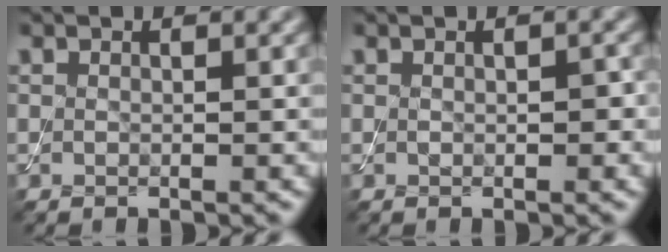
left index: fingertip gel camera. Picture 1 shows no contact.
{"total": 1.5, "force": [0.0, 0.8, 1.3], "torque": [-0.019, 0.000, 0.002]}